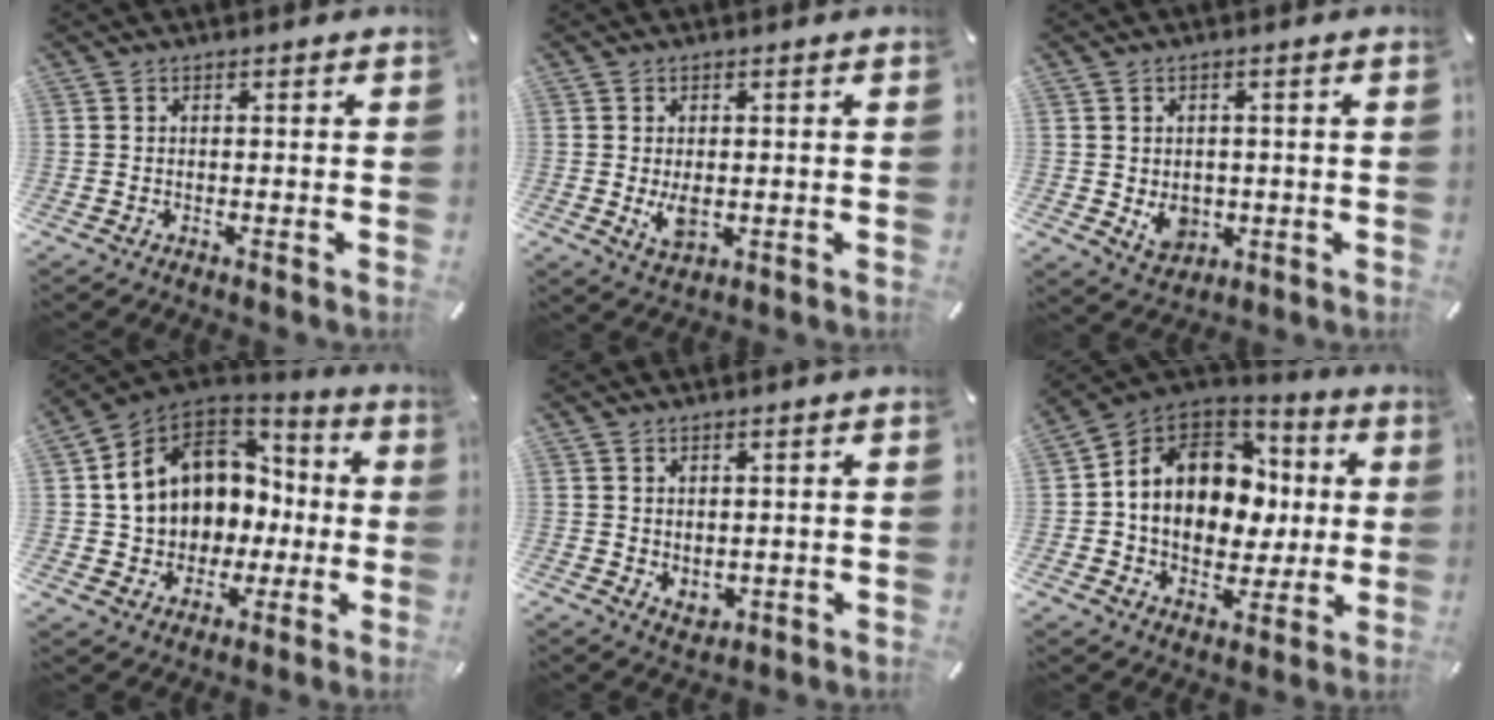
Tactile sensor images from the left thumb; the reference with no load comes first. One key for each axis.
{"total": 4.1, "fx": -0.1, "fy": 2.5, "fz": 3.3, "tx": -0.073, "ty": -0.007, "tz": -0.006}
{"total": 5.5, "fx": -0.6, "fy": 4.7, "fz": 2.7, "tx": -0.031, "ty": -0.002, "tz": -0.008}
{"total": 12.3, "fx": 2.5, "fy": 11.3, "fz": 4.3, "tx": -0.097, "ty": -0.018, "tz": 0.057}
{"total": 2.4, "fx": 1.7, "fy": 1.7, "fz": 0.2, "tx": 0.009, "ty": -0.009, "tz": 0.029}
{"total": 15.2, "fx": 1.5, "fy": 12.8, "fz": 8.1, "tx": -0.149, "ty": -0.006, "tz": 0.033}